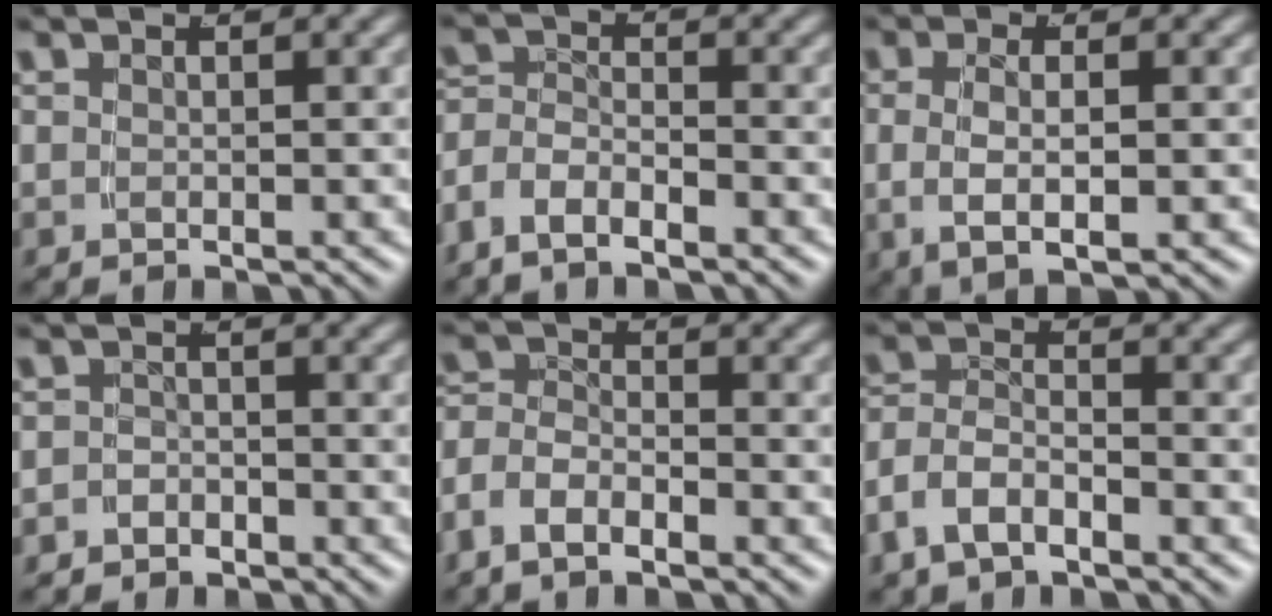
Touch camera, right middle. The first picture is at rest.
{"total": 3.7, "force": [-2.3, 2.4, 1.7], "torque": [-0.049, -0.016, -0.040]}
{"total": 4.6, "force": [-0.2, 2.1, 4.1], "torque": [-0.083, -0.009, 0.004]}
{"total": 2.2, "force": [-1.8, 1.2, -0.2], "torque": [0.003, -0.014, -0.027]}
{"total": 4.0, "force": [-1.9, 2.9, 2.0], "torque": [-0.056, -0.016, -0.034]}
{"total": 4.8, "force": [-2.3, 3.4, 2.4], "torque": [-0.064, -0.020, -0.036]}